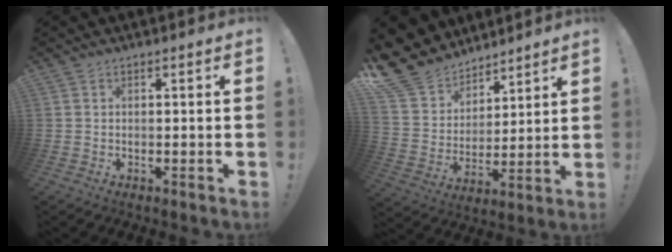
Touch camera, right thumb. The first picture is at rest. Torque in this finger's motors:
{"motor_torque": [-0.03, 0.23, 0.50, 0.56, 0.13]}